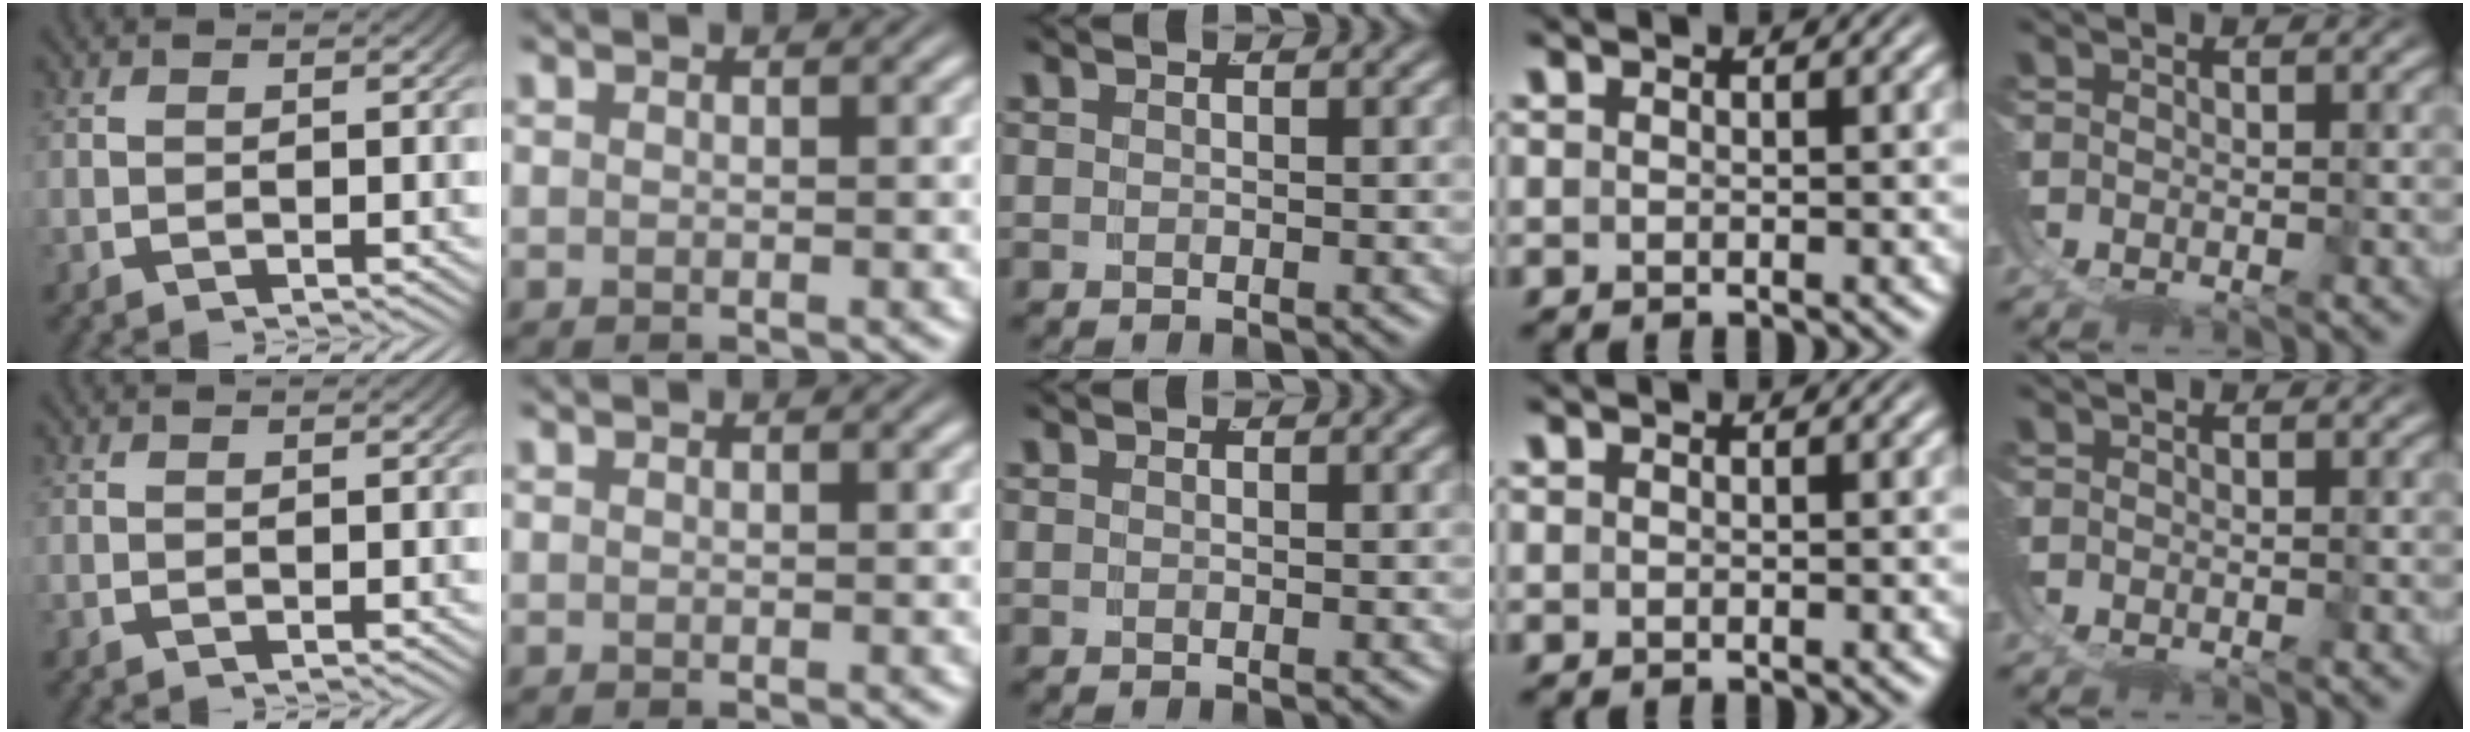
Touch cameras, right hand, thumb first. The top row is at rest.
{}